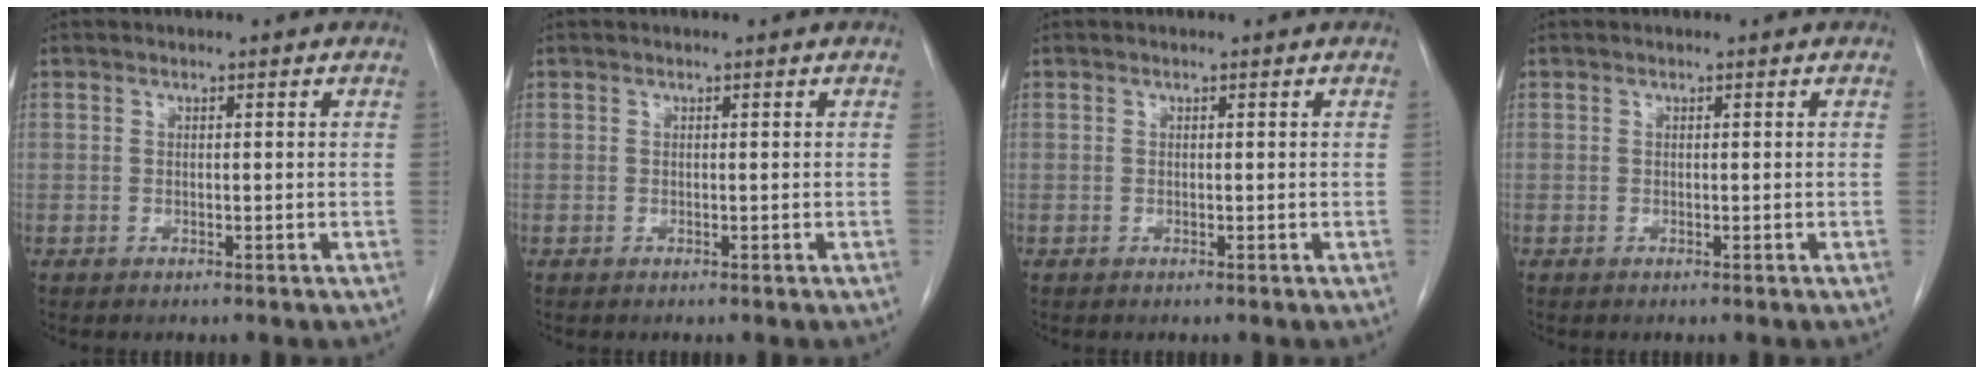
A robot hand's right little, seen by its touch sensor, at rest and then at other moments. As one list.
[{"total": 0.0}, {"total": 0.0}, {"total": 0.0}]